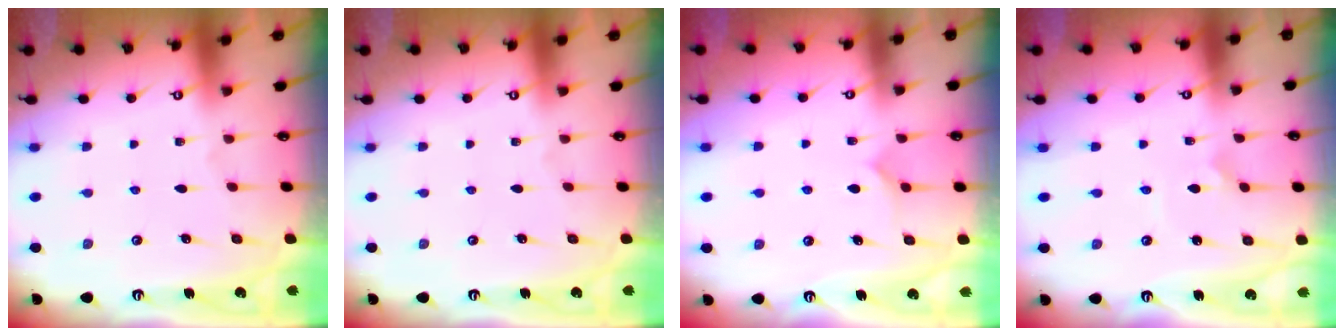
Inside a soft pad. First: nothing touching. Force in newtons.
{"total": 0.0}
{"total": 6.0, "press": 6.0, "slide": 0.3}
{"total": 2.6, "press": 2.6, "slide": 0.1}